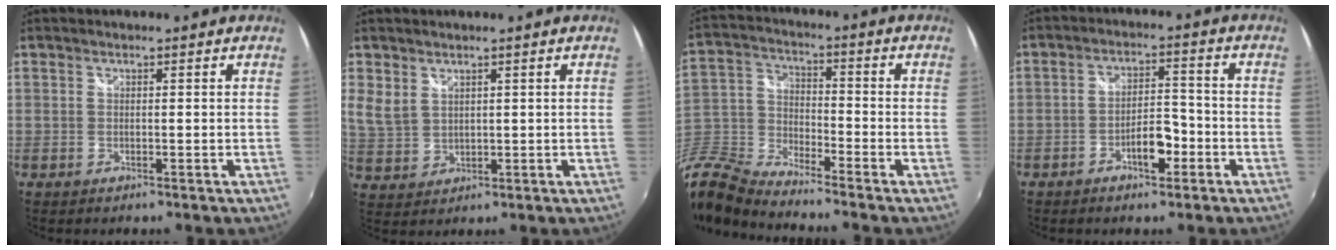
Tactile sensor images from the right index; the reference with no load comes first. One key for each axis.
{"total": 4.2, "fx": 2.5, "fy": 2.7, "fz": 2.0, "tx": -0.039, "ty": 0.003, "tz": 0.061}
{"total": 15.7, "fx": -12.0, "fy": 6.5, "fz": 7.9, "tx": -0.203, "ty": -0.014, "tz": -0.251}
{"total": 5.8, "fx": -3.0, "fy": 2.3, "fz": 4.3, "tx": -0.081, "ty": 0.011, "tz": -0.041}